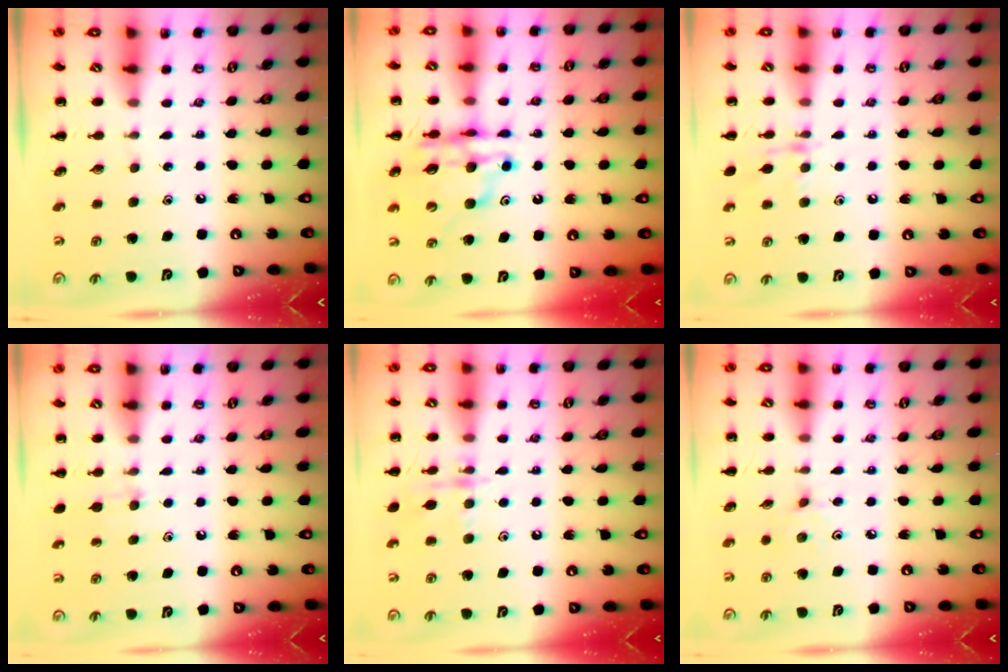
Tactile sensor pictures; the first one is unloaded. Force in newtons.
{"total": 13.2, "press": 12.6, "slide": 3.8}
{"total": 8.3, "press": 8.2, "slide": 1.2}
{"total": 5.7, "press": 5.5, "slide": 1.8}
{"total": 10.2, "press": 10.2, "slide": 0.6}
{"total": 2.5, "press": 2.4, "slide": 0.9}